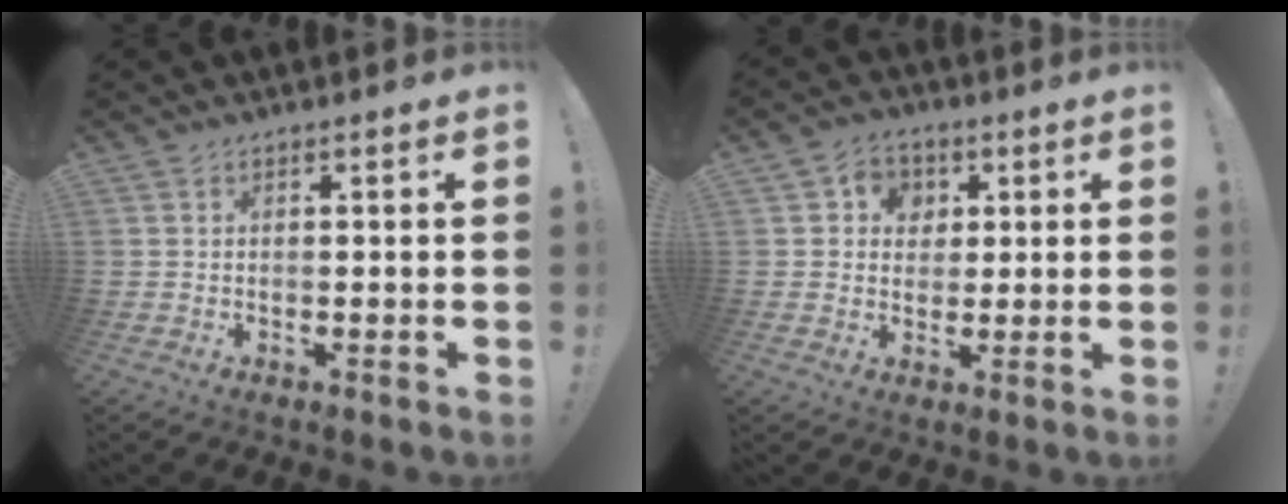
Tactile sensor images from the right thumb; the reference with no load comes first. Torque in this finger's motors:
{"motor_torque": [0.09, 0.10, 0.03, 0.05, 0.00]}